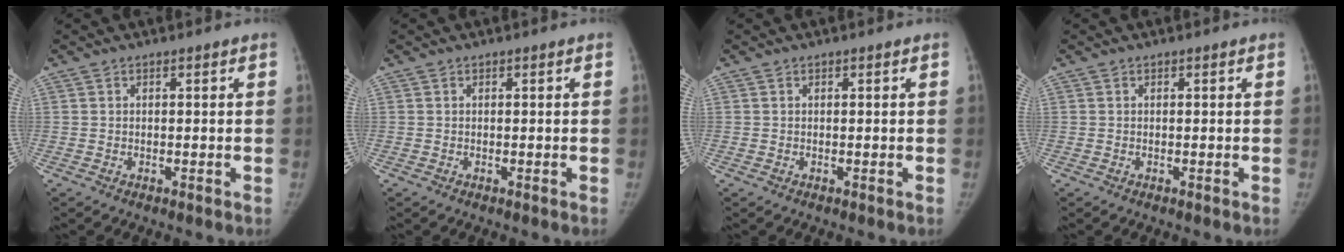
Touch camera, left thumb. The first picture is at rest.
{"total": 0.0}
{"total": 0.0}
{"total": 0.0}